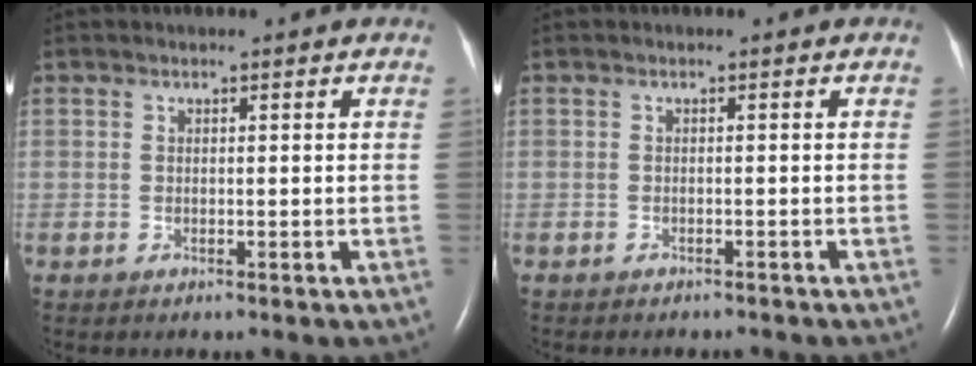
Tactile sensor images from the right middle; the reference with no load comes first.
{"total": 3.0, "force": [-2.7, 0.9, 0.9], "torque": [-0.017, -0.004, -0.028]}